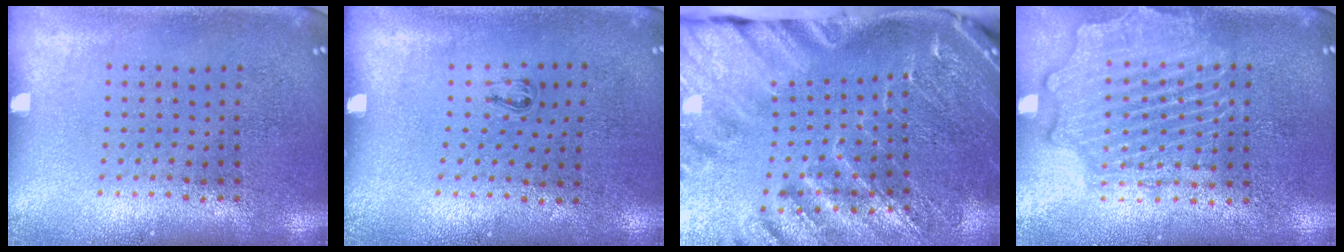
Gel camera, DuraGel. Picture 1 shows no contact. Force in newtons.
{"total": 0.5, "press": 0.3, "slide": 0.5}
{"total": 3.3, "press": 3.1, "slide": 0.9}
{"total": 2.2, "press": 2.2, "slide": 0.2}